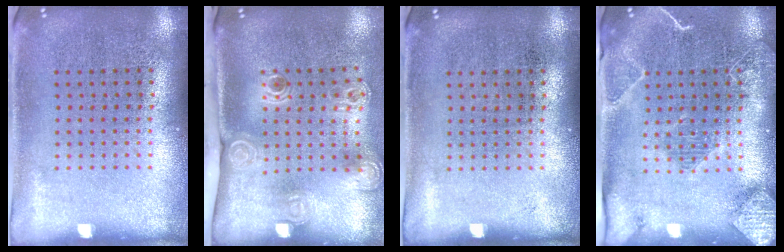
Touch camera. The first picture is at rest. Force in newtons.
{"total": 2.3, "press": 1.6, "slide": 1.7}
{"total": 0.0}
{"total": 2.1, "press": 2.0, "slide": 0.5}